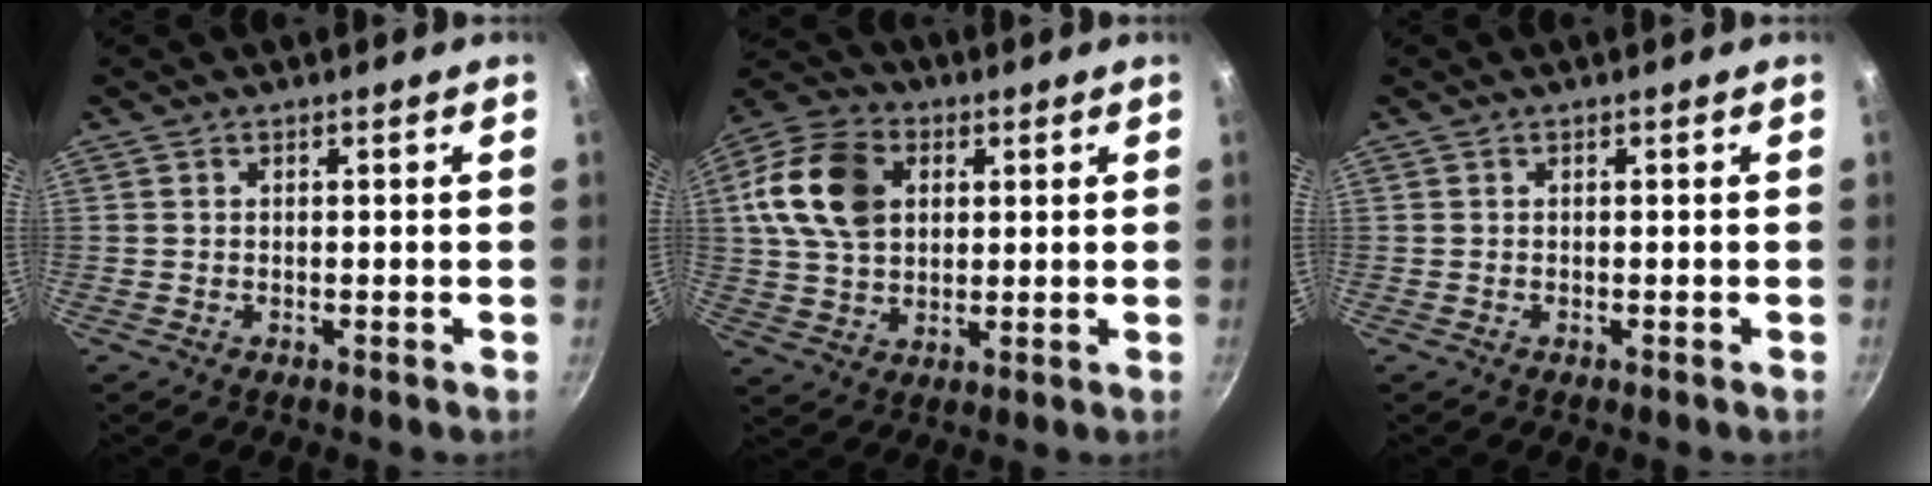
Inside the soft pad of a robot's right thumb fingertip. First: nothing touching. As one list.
[{"total": 15.0, "force": [3.5, 10.6, 9.9], "torque": [-0.167, 0.008, 0.054]}, {"total": 0.0}]